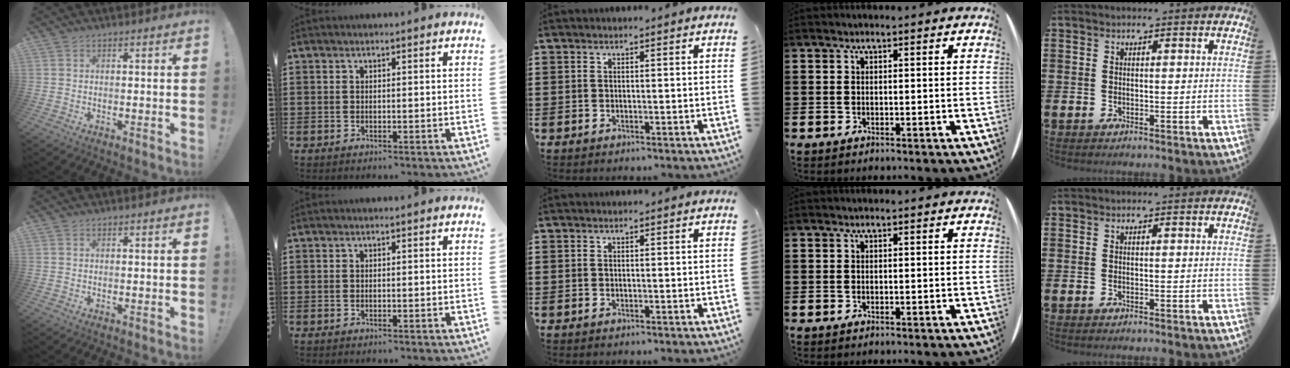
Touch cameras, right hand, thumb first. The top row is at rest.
{}